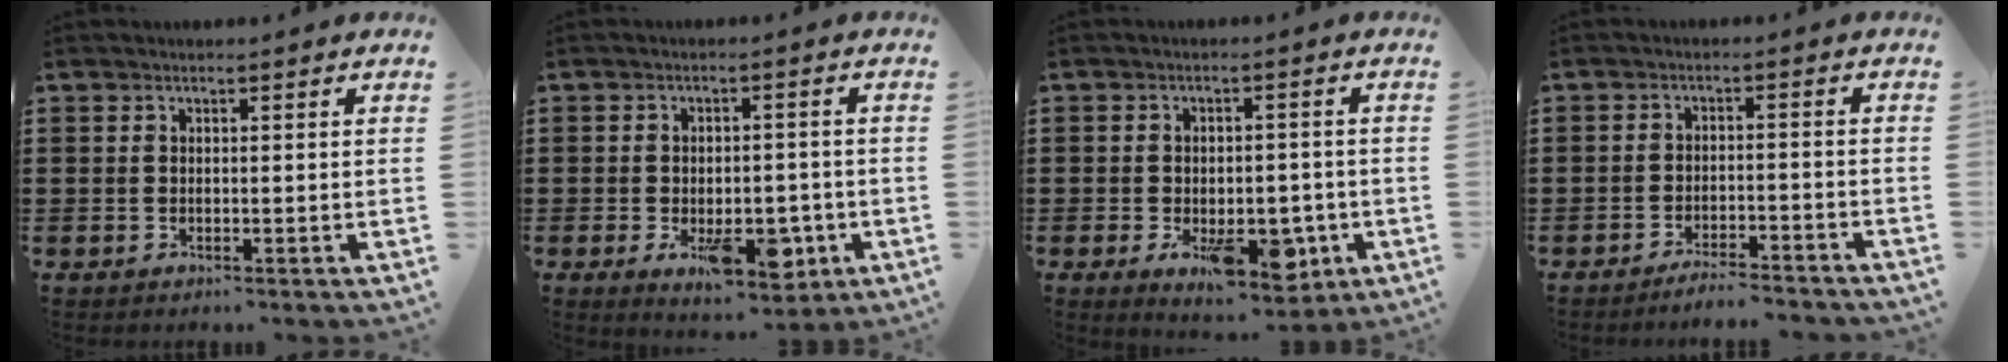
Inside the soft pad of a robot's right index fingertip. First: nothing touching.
{"total": 9.5, "force": [-3.4, 4.8, 7.5], "torque": [-0.095, -0.006, -0.053]}
{"total": 9.9, "force": [-3.5, 5.2, 7.7], "torque": [-0.097, -0.007, -0.052]}
{"total": 3.2, "force": [-3.2, -0.1, 0.6], "torque": [-0.014, 0.001, -0.064]}